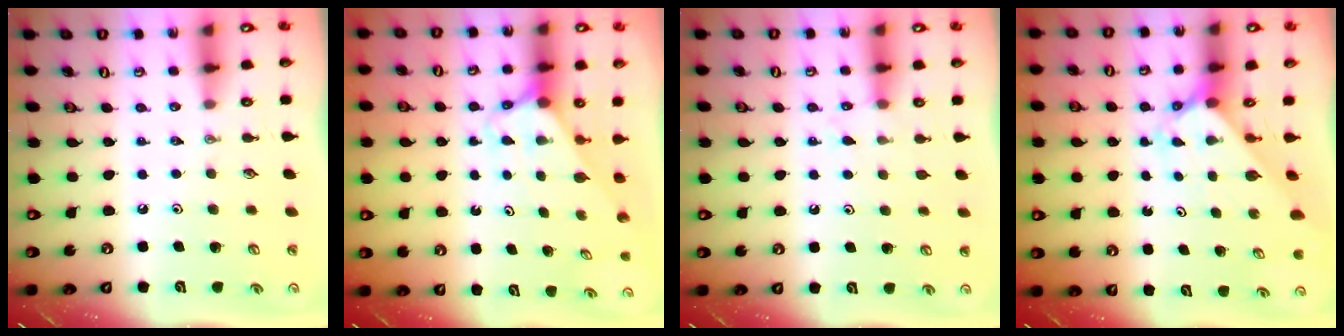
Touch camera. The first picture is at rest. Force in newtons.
{"total": 2.6, "press": 2.6, "slide": 0.2}
{"total": 5.3, "press": 5.2, "slide": 0.7}
{"total": 1.9, "press": 1.9, "slide": 0.1}